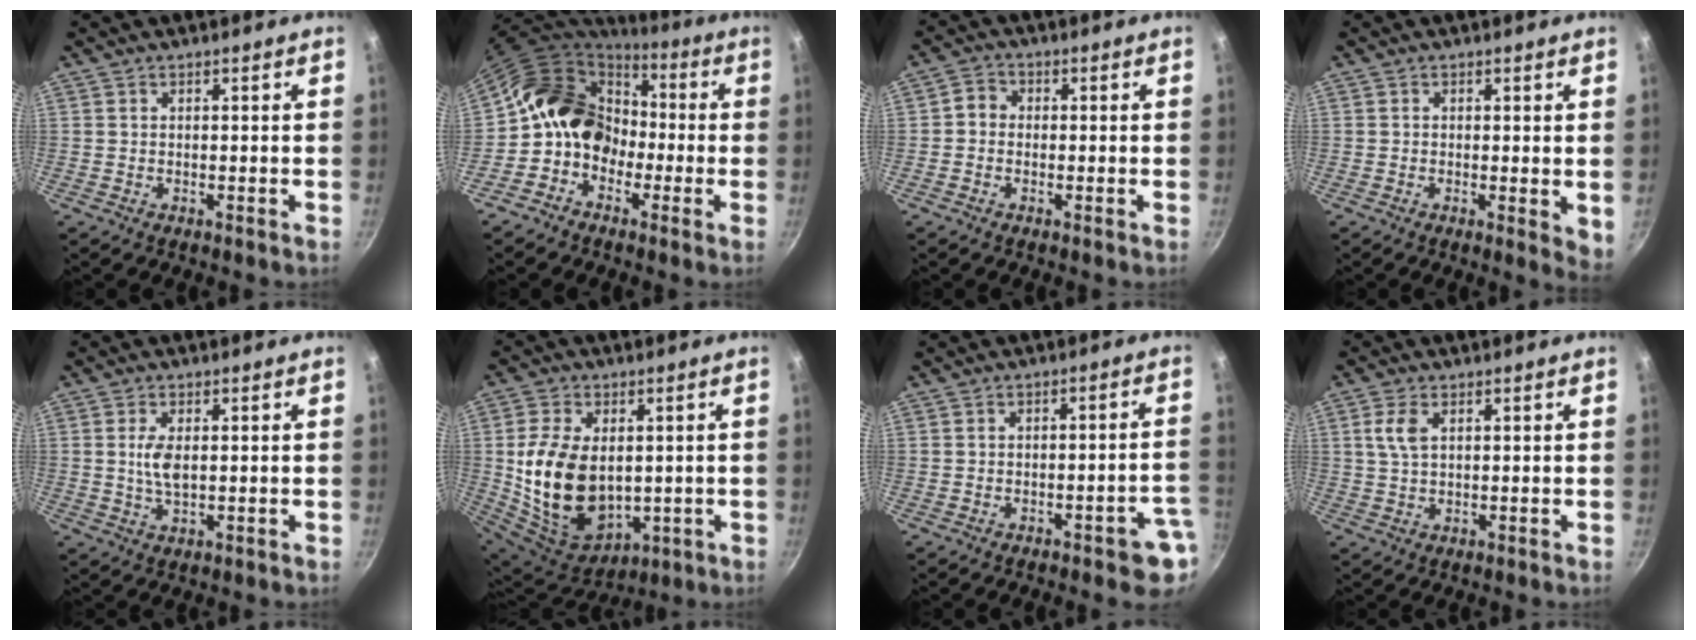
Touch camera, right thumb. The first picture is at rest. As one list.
[{"total": 14.5, "force": [-1.7, 12.1, 7.7], "torque": [-0.089, 0.048, -0.048]}, {"total": 2.9, "force": [-0.3, 2.6, 1.3], "torque": [-0.016, 0.008, -0.018]}, {"total": 3.7, "force": [0.0, 1.4, 3.4], "torque": [-0.041, -0.011, -0.002]}, {"total": 4.4, "force": [0.6, 2.1, 3.8], "torque": [-0.076, -0.002, 0.012]}, {"total": 18.2, "force": [0.7, 12.2, 13.4], "torque": [-0.232, -0.020, 0.036]}, {"total": 6.7, "force": [-2.7, 2.5, 5.6], "torque": [-0.038, 0.033, -0.024]}, {"total": 4.2, "force": [1.4, 2.2, 3.3], "torque": [-0.068, 0.000, 0.027]}]